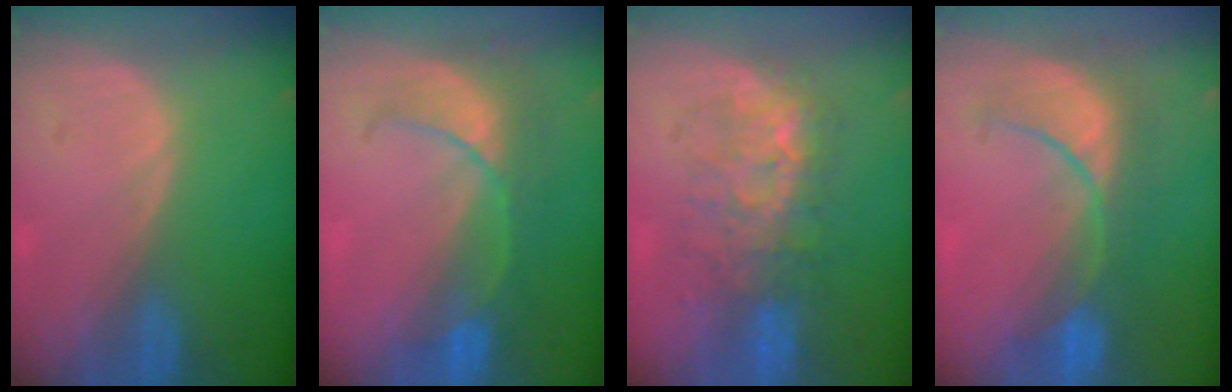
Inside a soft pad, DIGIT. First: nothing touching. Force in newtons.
{"total": 8.0, "press": 7.3, "slide": 3.3}
{"total": 7.9, "press": 7.7, "slide": 1.9}
{"total": 8.3, "press": 8.3, "slide": 0.1}